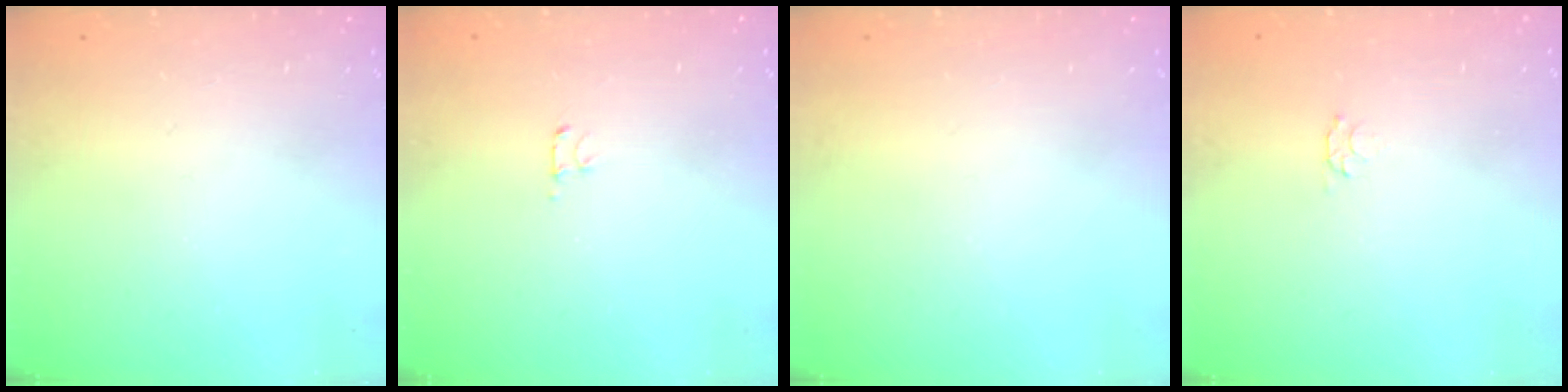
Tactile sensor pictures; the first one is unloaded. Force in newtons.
{"total": 2.5, "press": 2.4, "slide": 0.3}
{"total": 0.0}
{"total": 2.8, "press": 2.7, "slide": 0.5}